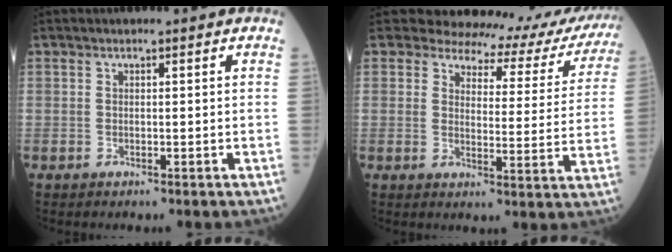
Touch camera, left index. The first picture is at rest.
{"total": 15.3, "force": [14.5, 4.4, 2.1], "torque": [0.006, -0.052, 0.139]}